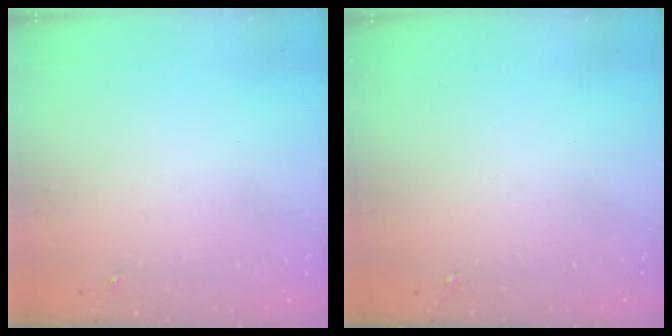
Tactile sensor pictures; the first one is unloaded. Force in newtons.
{"total": 0.0}